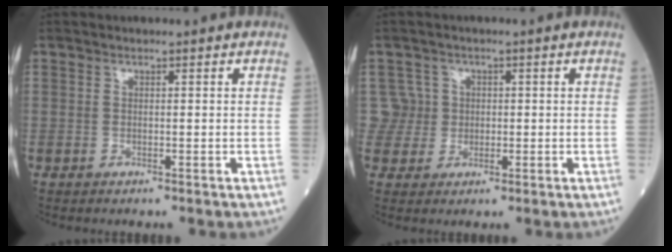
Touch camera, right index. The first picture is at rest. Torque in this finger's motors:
{"motor_torque": [0.05, 0.08, -0.07, -0.05]}